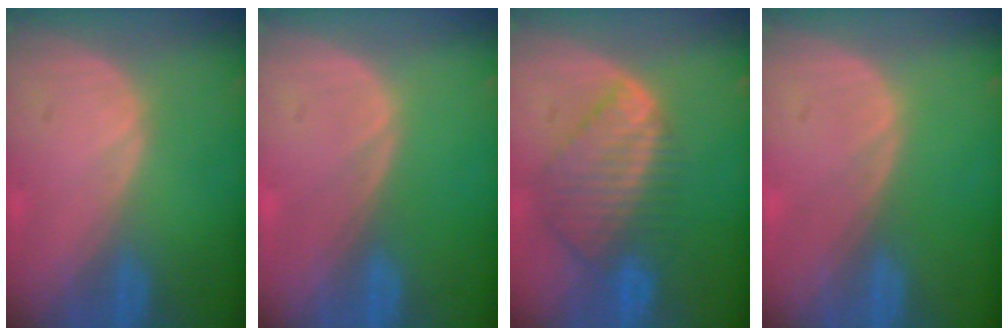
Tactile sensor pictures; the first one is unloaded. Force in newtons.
{"total": 0.0}
{"total": 8.9, "press": 7.7, "slide": 4.4}
{"total": 0.0}